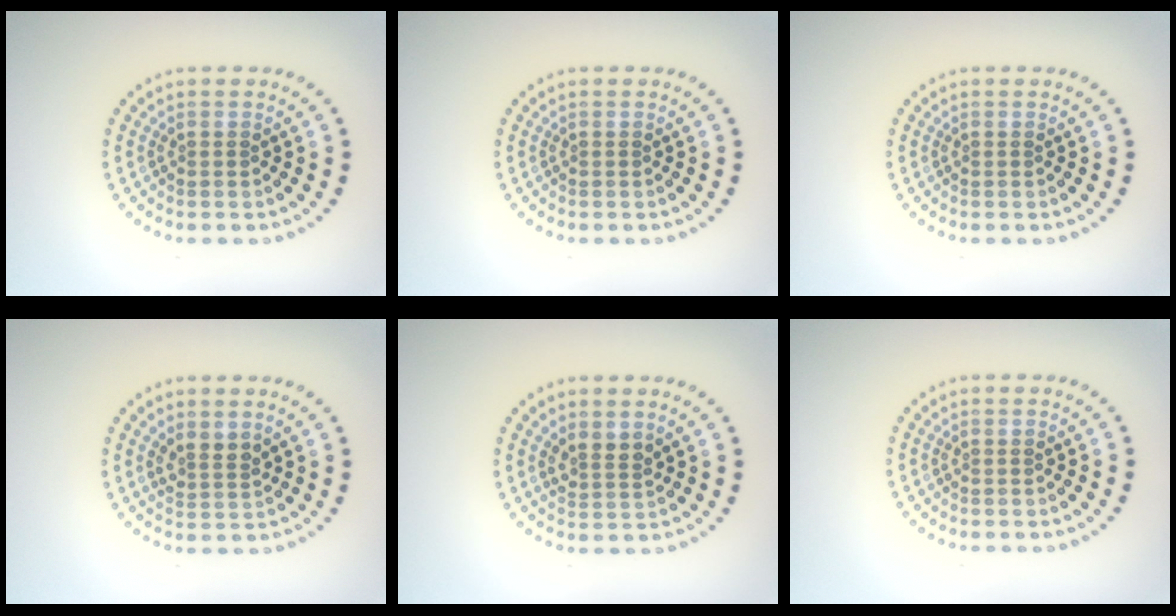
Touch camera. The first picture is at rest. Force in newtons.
{"total": 0.0}
{"total": 0.0}
{"total": 1.8, "press": 1.4, "slide": 1.0}
{"total": 1.8, "press": 1.4, "slide": 1.0}
{"total": 0.0}